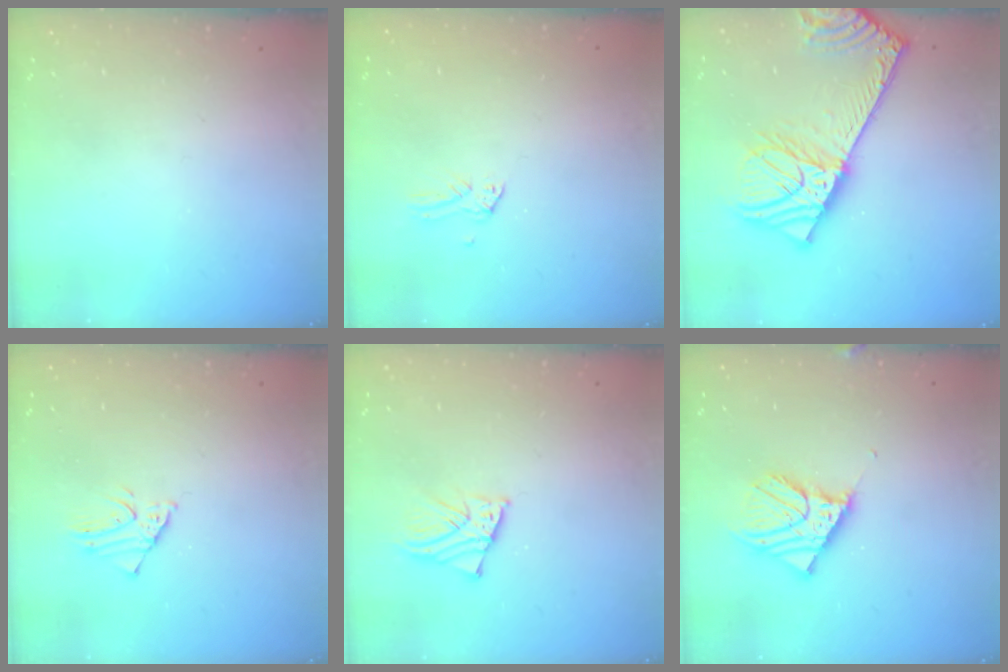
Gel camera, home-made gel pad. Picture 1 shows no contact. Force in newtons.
{"total": 0.0}
{"total": 14.5, "press": 14.2, "slide": 2.6}
{"total": 1.7, "press": 1.7, "slide": 0.1}
{"total": 2.1, "press": 2.1, "slide": 0.2}
{"total": 10.6, "press": 10.4, "slide": 2.3}